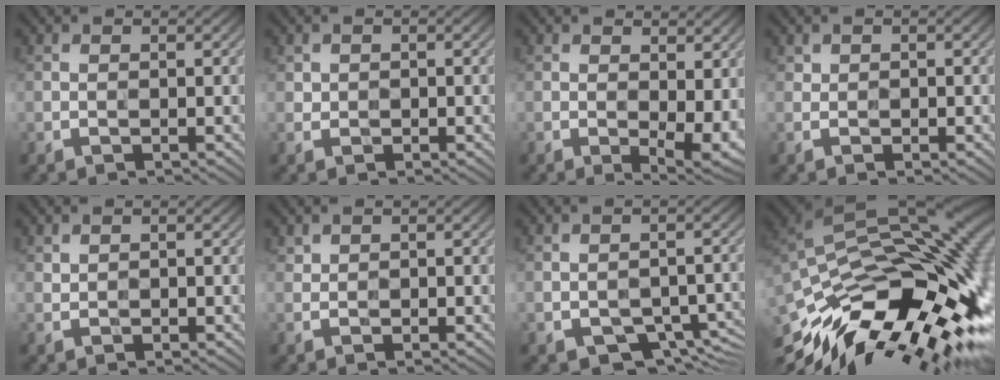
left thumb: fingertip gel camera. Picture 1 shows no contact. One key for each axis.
{"total": 1.2, "fx": 0.3, "fy": 1.1, "fz": 0.2, "tx": -0.003, "ty": 0.000, "tz": 0.004}
{"total": 4.8, "fx": 0.2, "fy": 2.0, "fz": 4.3, "tx": -0.064, "ty": -0.005, "tz": 0.007}
{"total": 1.1, "fx": 0.3, "fy": 0.8, "fz": 0.6, "tx": -0.009, "ty": 0.004, "tz": 0.005}
{"total": 0.7, "fx": 0.4, "fy": 0.4, "fz": 0.4, "tx": -0.009, "ty": 0.004, "tz": 0.010}
{"total": 0.9, "fx": 0.6, "fy": 0.5, "fz": 0.5, "tx": -0.009, "ty": 0.004, "tz": 0.011}
{"total": 6.2, "fx": -3.1, "fy": 3.7, "fz": 3.9, "tx": -0.060, "ty": -0.013, "tz": -0.040}
{"total": 16.9, "fx": -7.8, "fy": 7.3, "fz": 13.1, "tx": -0.239, "ty": -0.009, "tz": -0.129}